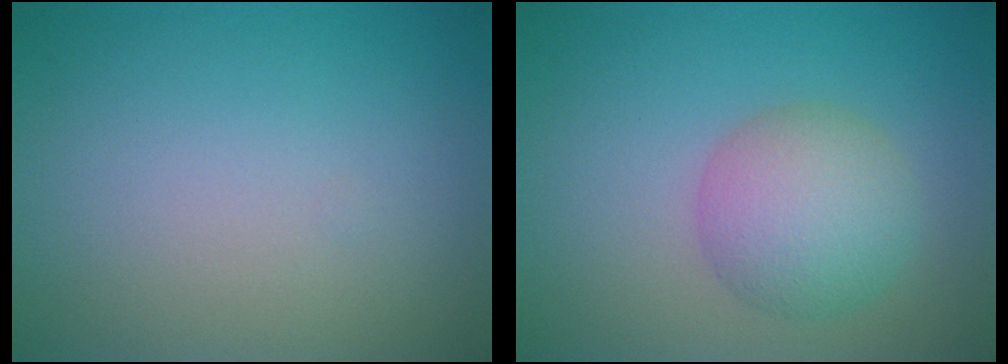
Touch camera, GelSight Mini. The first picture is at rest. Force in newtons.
{"total": 4.7, "press": 4.7, "slide": 0.2}